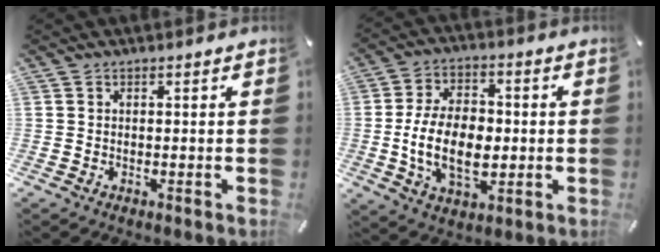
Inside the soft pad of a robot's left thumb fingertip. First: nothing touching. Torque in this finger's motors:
{"motor_torque": [1.94, 3.07, 1.01, -0.59, 0.27]}